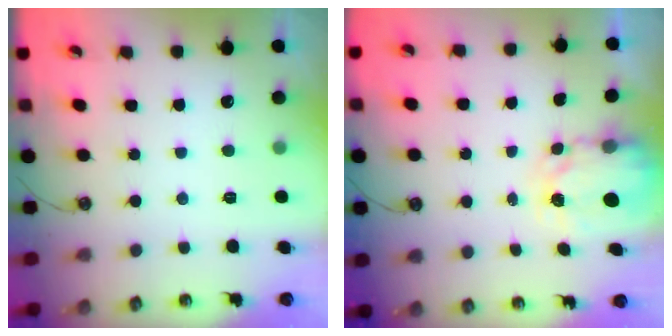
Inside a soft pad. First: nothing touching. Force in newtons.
{"total": 3.9, "press": 3.9, "slide": 0.1}